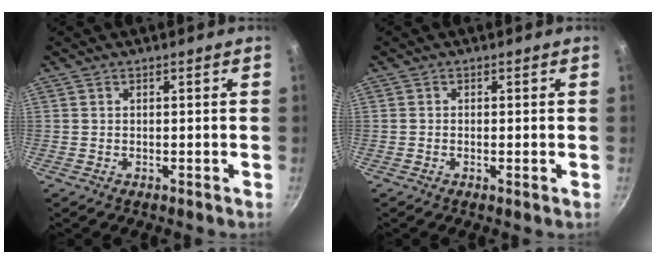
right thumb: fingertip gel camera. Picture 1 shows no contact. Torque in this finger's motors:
{"motor_torque": [-0.52, -0.22, -0.10, -0.10, -0.03]}